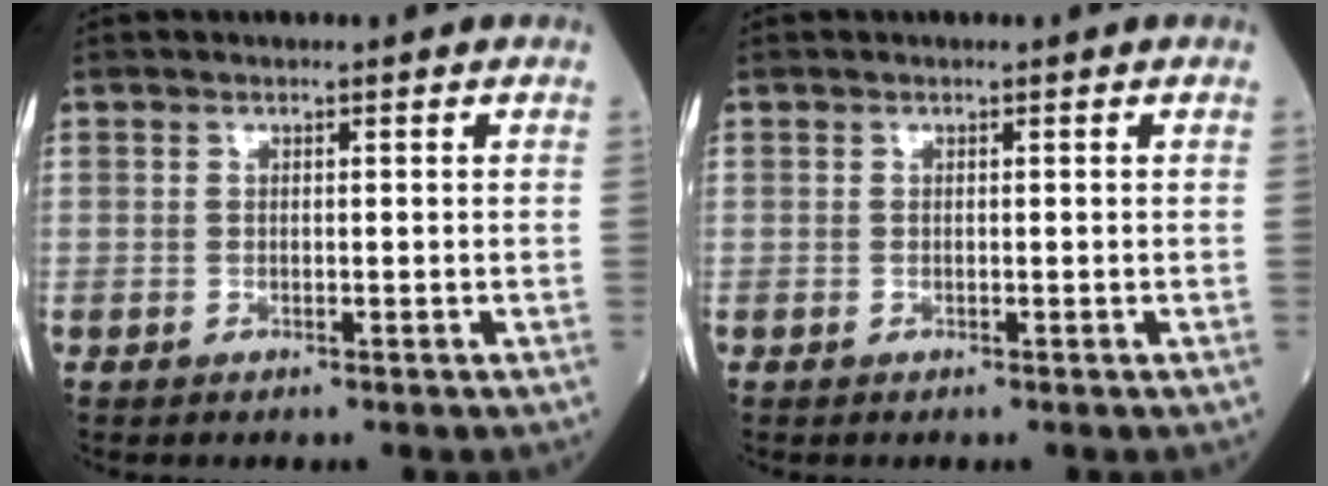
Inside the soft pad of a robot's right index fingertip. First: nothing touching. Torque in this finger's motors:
{"motor_torque": [0.00, 0.00, 0.00, 0.00]}